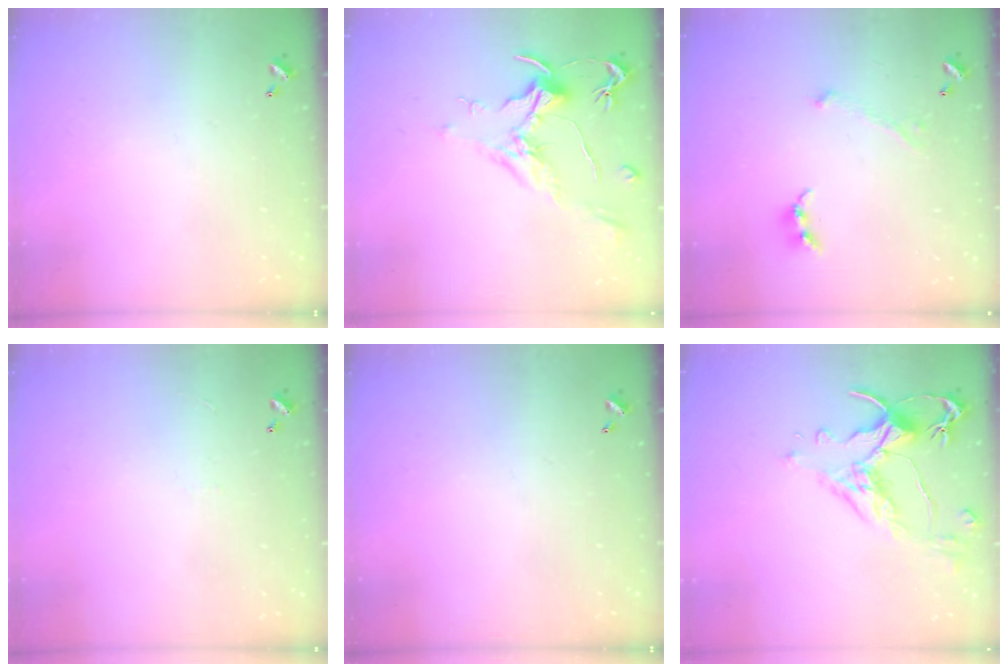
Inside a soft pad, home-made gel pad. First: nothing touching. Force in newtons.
{"total": 2.1, "press": 2.0, "slide": 0.8}
{"total": 0.8, "press": 0.7, "slide": 0.4}
{"total": 1.3, "press": 1.3, "slide": 0.4}
{"total": 0.0}
{"total": 3.1, "press": 2.7, "slide": 1.4}